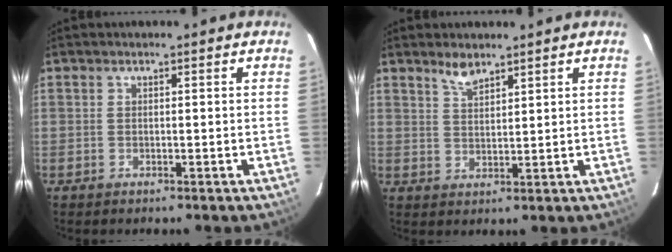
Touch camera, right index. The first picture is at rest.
{"total": 3.6, "force": [3.0, 1.0, 1.7], "torque": [-0.029, 0.003, 0.057]}